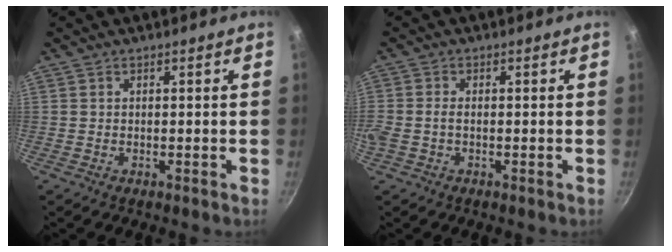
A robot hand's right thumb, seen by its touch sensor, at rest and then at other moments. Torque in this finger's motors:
{"motor_torque": [-0.04, -0.01, 0.53, -0.04, -0.04]}